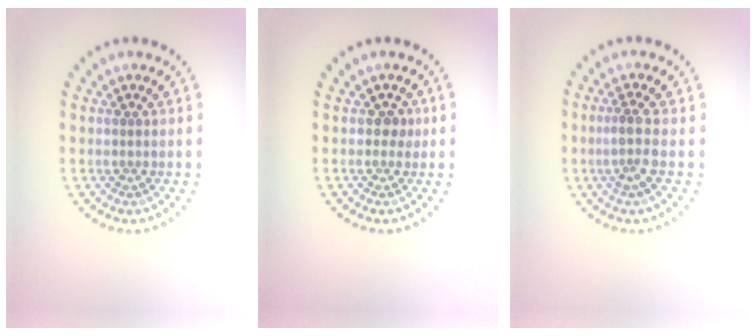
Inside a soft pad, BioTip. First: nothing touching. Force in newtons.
{"total": 1.0, "press": 0.9, "slide": 0.3}
{"total": 2.3, "press": 1.6, "slide": 1.5}